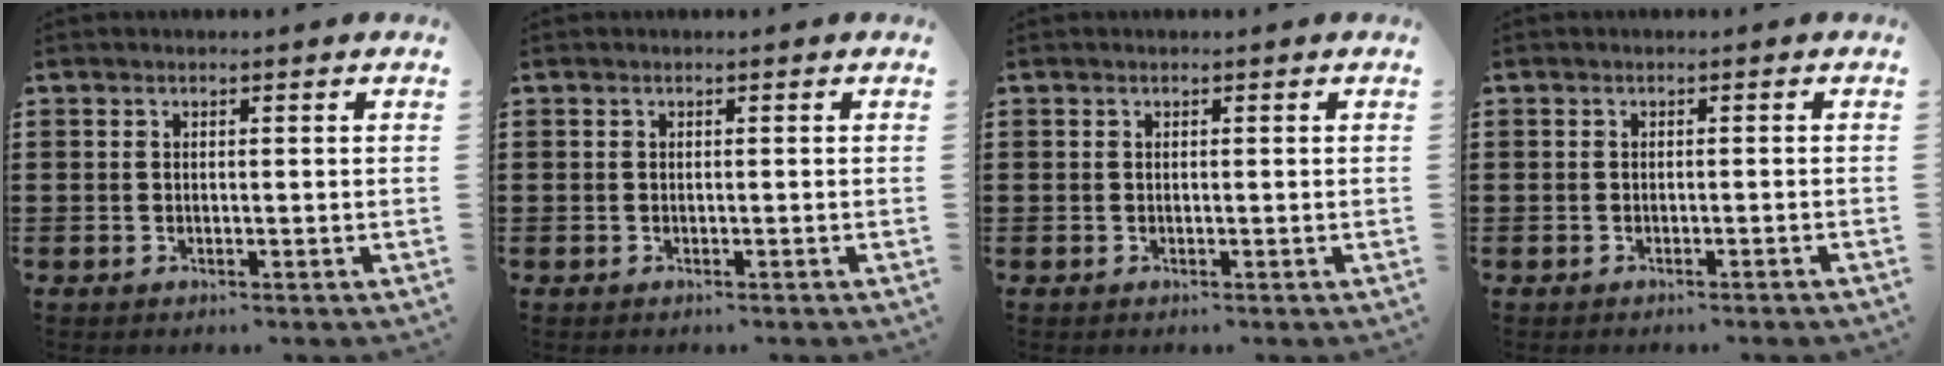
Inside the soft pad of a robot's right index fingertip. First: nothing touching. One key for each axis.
{"total": 0.0}
{"total": 0.0}
{"total": 0.5, "fx": -0.5, "fy": -0.1, "fz": 0.1, "tx": -0.003, "ty": -0.001, "tz": -0.010}